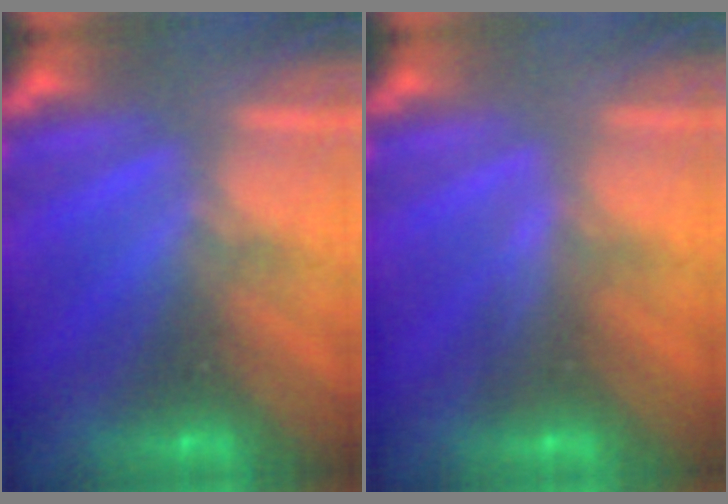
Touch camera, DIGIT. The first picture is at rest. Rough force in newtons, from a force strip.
{"total": 3.5}